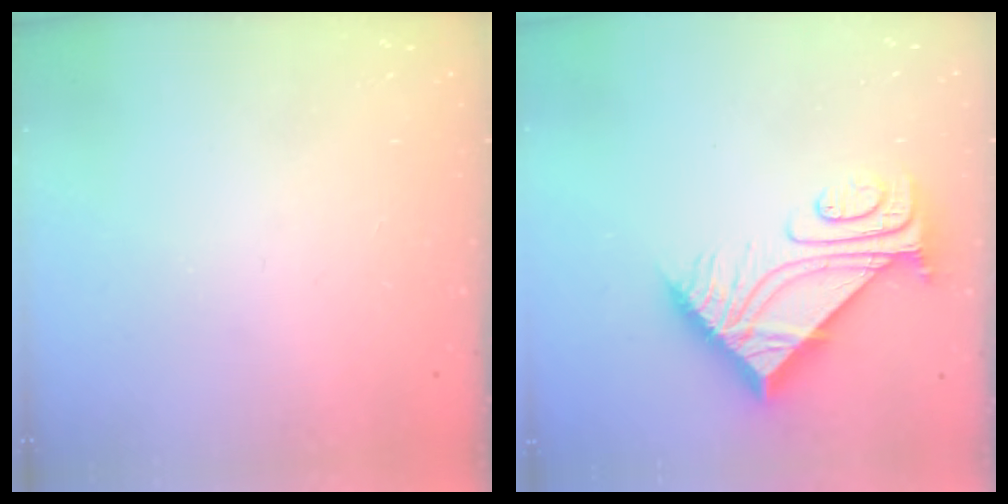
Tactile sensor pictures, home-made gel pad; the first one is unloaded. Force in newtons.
{"total": 9.9, "press": 9.8, "slide": 0.9}